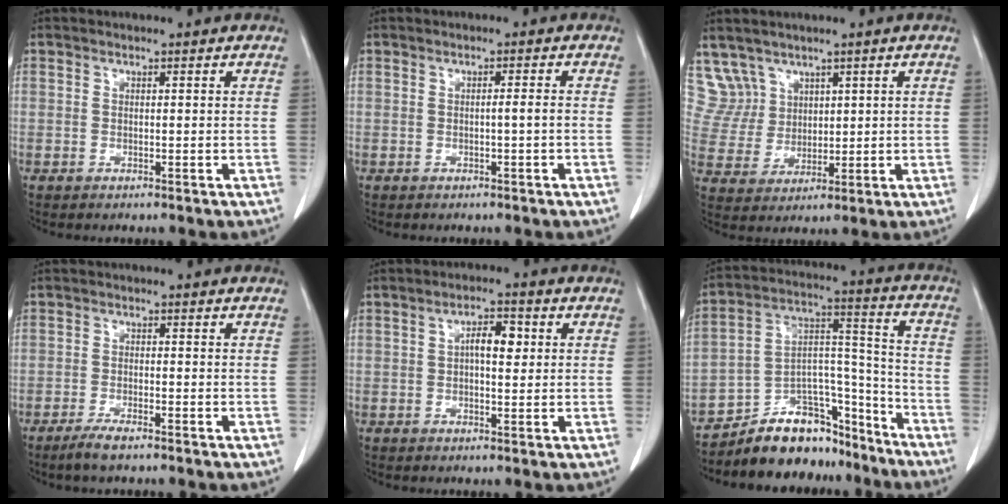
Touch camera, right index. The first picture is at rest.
{"total": 1.2, "force": [-0.3, -0.1, 1.2], "torque": [-0.019, 0.001, -0.004]}
{"total": 6.5, "force": [4.4, 4.8, -0.4], "torque": [0.006, 0.015, 0.103]}
{"total": 3.0, "force": [-2.3, 0.3, 1.9], "torque": [-0.041, -0.004, -0.045]}
{"total": 4.3, "force": [0.7, 1.6, 4.0], "torque": [-0.067, 0.012, 0.009]}
{"total": 14.8, "force": [-12.9, 5.8, 4.4], "torque": [-0.059, 0.069, -0.216]}